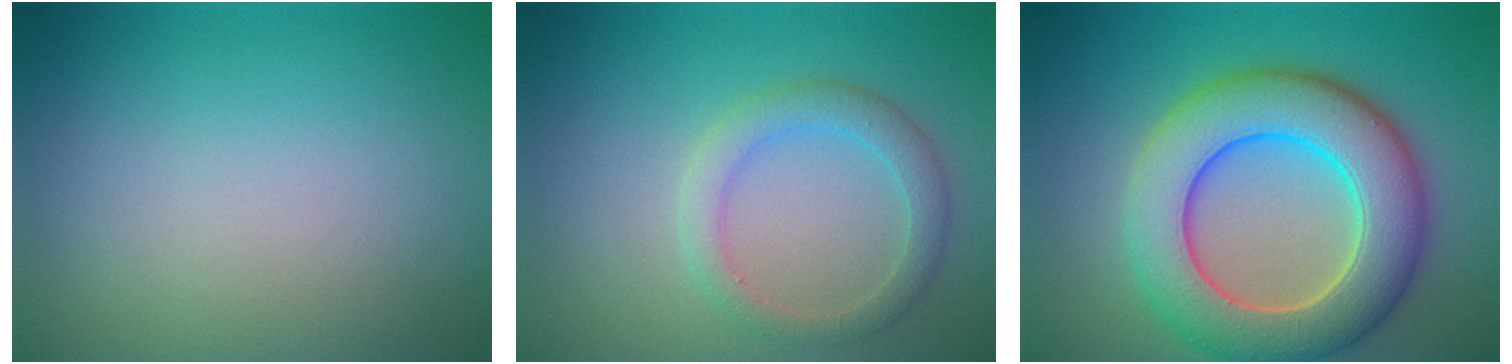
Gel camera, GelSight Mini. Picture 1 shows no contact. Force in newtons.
{"total": 2.8, "press": 2.8, "slide": 0.2}
{"total": 10.0, "press": 10.0, "slide": 0.4}